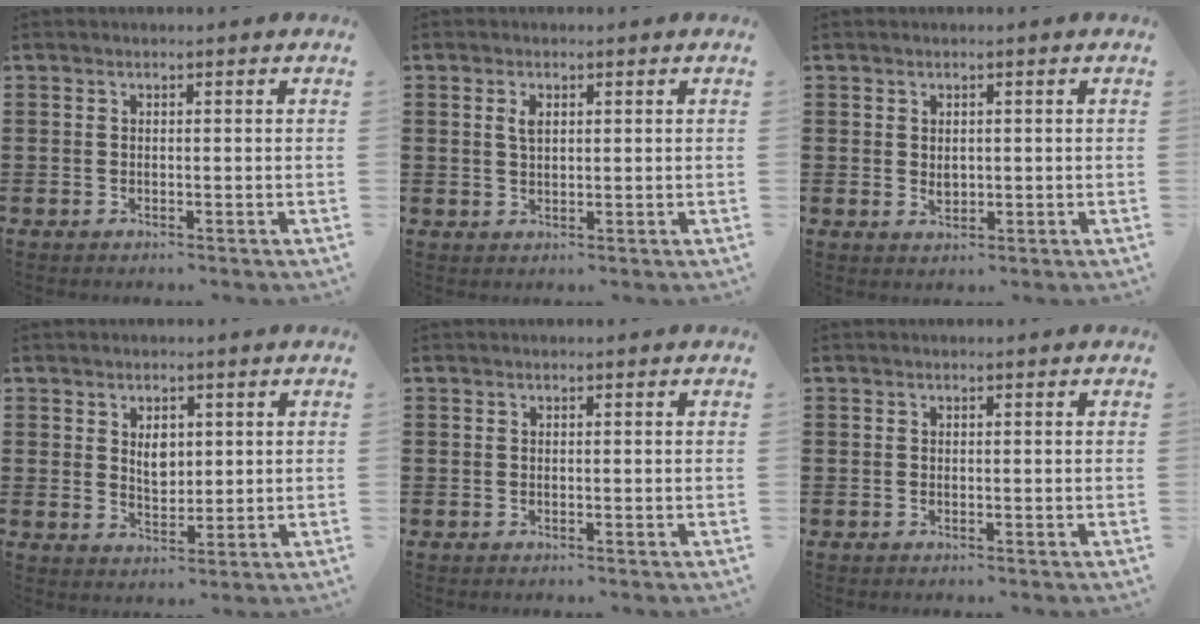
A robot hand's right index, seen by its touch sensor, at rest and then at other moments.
{"total": 2.2, "force": [0.8, 1.0, 1.8], "torque": [-0.038, 0.005, 0.013]}
{"total": 1.3, "force": [0.2, 0.9, 0.8], "torque": [-0.016, 0.005, 0.004]}
{"total": 3.5, "force": [1.3, 2.3, 2.2], "torque": [-0.034, 0.001, 0.020]}
{"total": 0.0}
{"total": 0.0}